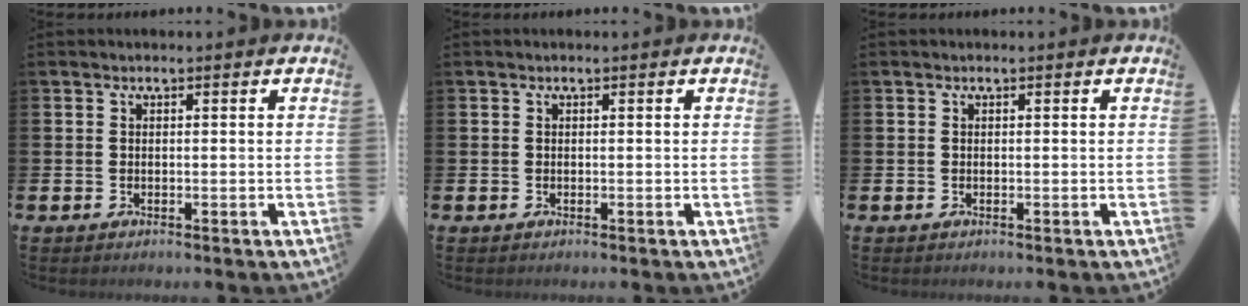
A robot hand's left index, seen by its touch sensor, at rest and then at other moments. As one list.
[{"total": 0.0}, {"total": 0.0}]